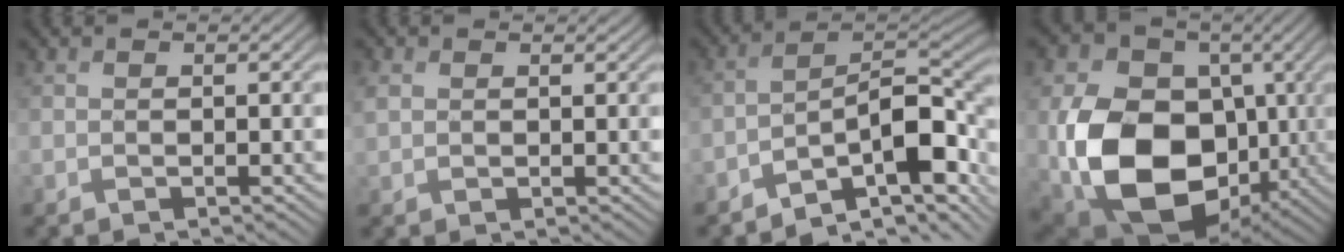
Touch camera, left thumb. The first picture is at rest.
{"total": 2.1, "force": [1.0, 1.4, 1.2], "torque": [-0.036, 0.004, 0.020]}
{"total": 11.7, "force": [-6.8, 4.0, 8.6], "torque": [-0.125, -0.002, -0.124]}
{"total": 17.5, "force": [-2.7, 12.6, 11.9], "torque": [-0.252, -0.041, -0.044]}